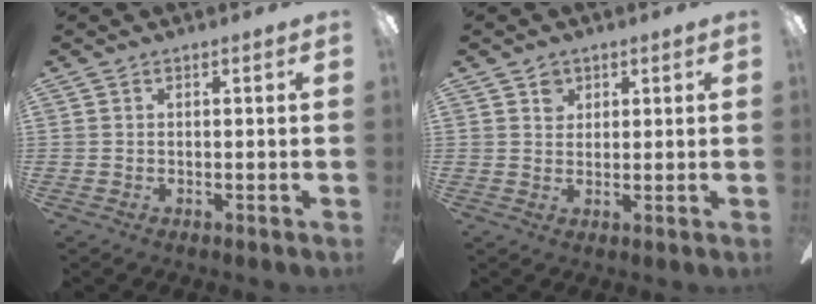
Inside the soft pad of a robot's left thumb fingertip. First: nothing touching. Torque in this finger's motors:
{"motor_torque": [0.15, -0.01, 0.29, -0.08, 0.00]}